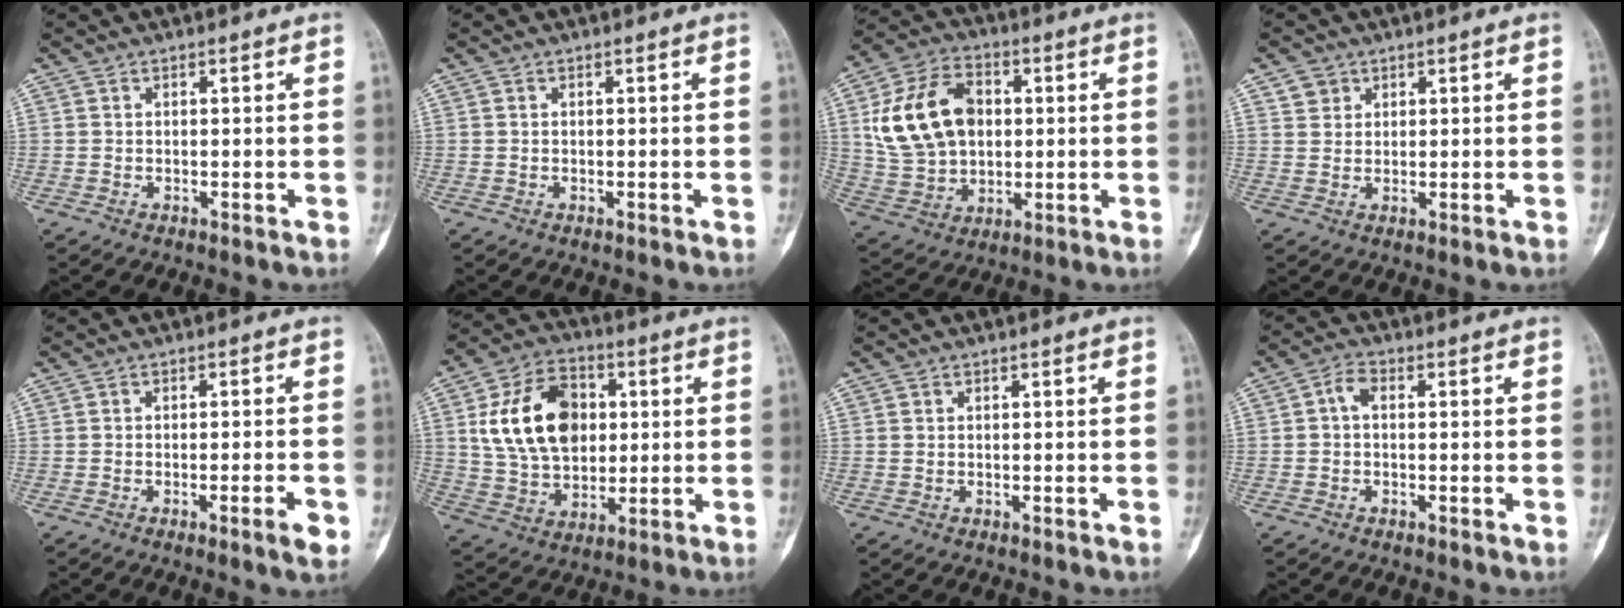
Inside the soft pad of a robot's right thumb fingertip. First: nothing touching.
{"total": 0.0}
{"total": 17.2, "force": [2.9, 12.3, 11.6], "torque": [-0.191, 0.011, 0.056]}
{"total": 2.7, "force": [1.5, 2.2, 0.4], "torque": [0.011, -0.007, 0.021]}
{"total": 3.7, "force": [-1.7, 0.3, 3.3], "torque": [-0.045, 0.000, -0.026]}
{"total": 17.7, "force": [3.2, 12.3, 12.2], "torque": [-0.184, 0.005, 0.059]}
{"total": 0.0}
{"total": 2.9, "force": [0.0, 1.8, 2.3], "torque": [-0.038, 0.009, -0.007]}